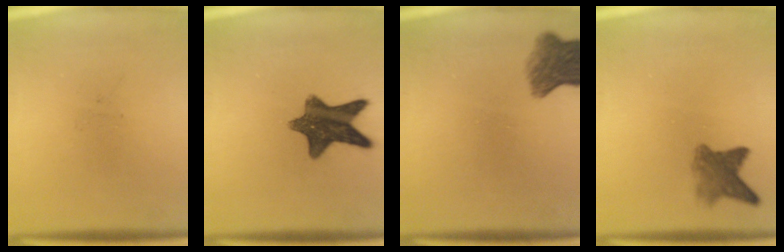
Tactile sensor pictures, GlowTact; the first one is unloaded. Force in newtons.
{"total": 11.1}
{"total": 6.2}
{"total": 4.1}